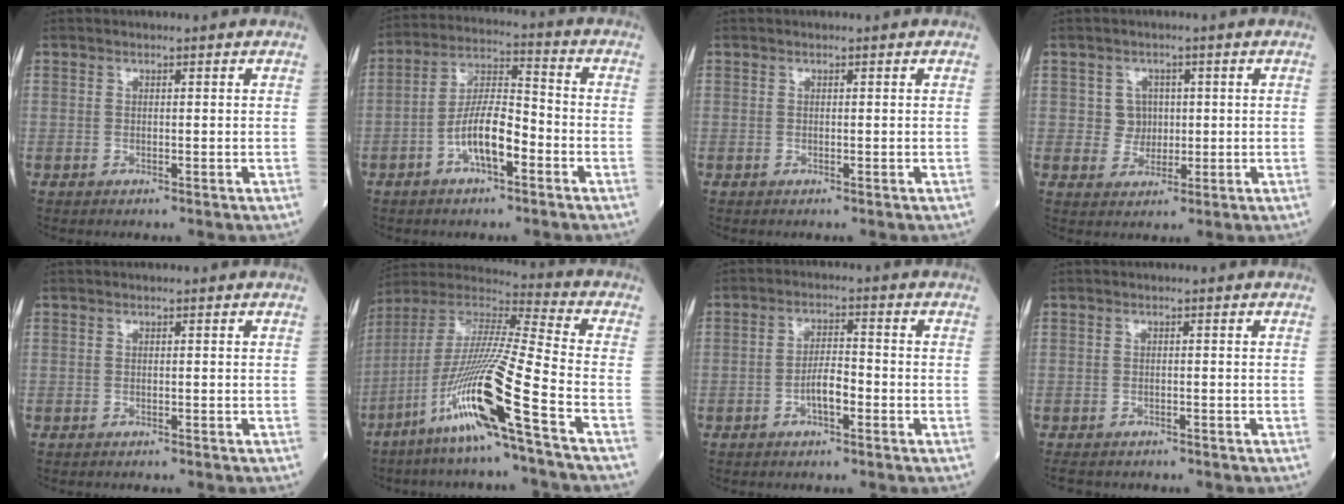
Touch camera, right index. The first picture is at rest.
{"total": 8.8, "force": [-3.6, 2.5, 7.7], "torque": [-0.151, 0.015, -0.068]}
{"total": 0.0}
{"total": 3.3, "force": [0.4, 3.2, 0.6], "torque": [0.000, 0.006, 0.007]}
{"total": 0.7, "force": [-0.6, 0.1, 0.3], "torque": [-0.003, -0.001, -0.009]}
{"total": 18.4, "force": [-8.9, -1.4, 16.0], "torque": [-0.337, -0.033, -0.179]}
{"total": 4.0, "force": [-1.7, 1.1, 3.5], "torque": [-0.061, 0.009, -0.033]}
{"total": 3.8, "force": [-3.2, 1.9, 0.8], "torque": [-0.014, -0.001, -0.046]}